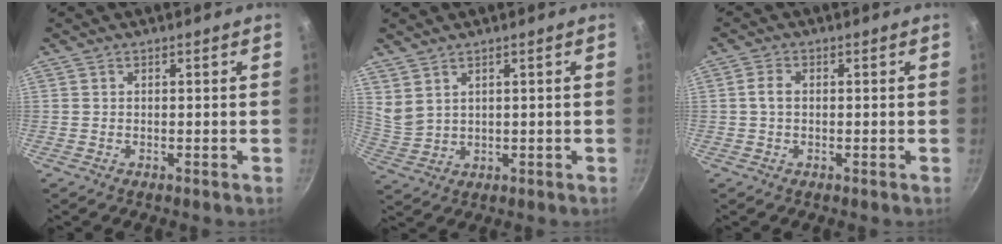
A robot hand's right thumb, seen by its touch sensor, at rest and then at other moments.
{"total": 3.7, "force": [2.6, 1.8, 1.8], "torque": [-0.031, -0.017, 0.063]}
{"total": 2.5, "force": [0.1, 1.7, 1.8], "torque": [-0.037, 0.008, -0.002]}